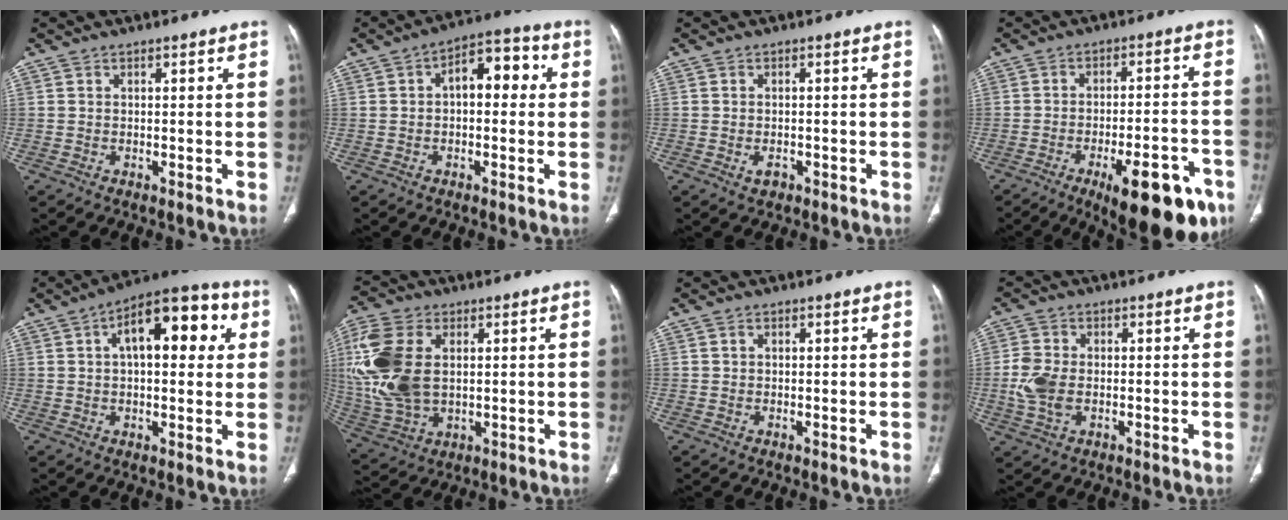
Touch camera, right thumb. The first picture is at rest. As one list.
[{"total": 8.7, "force": [1.1, 4.9, 7.1], "torque": [-0.076, 0.030, 0.008]}, {"total": 1.7, "force": [-0.8, 1.1, 1.0], "torque": [-0.017, 0.003, -0.009]}, {"total": 18.0, "force": [-9.9, 6.2, 13.7], "torque": [-0.133, 0.052, -0.130]}, {"total": 16.0, "force": [4.6, 7.6, 13.4], "torque": [-0.156, 0.025, 0.060]}, {"total": 17.5, "force": [2.5, 10.9, 13.4], "torque": [-0.314, -0.003, 0.055]}, {"total": 0.5, "force": [0.2, 0.5, 0.2], "torque": [-0.001, 0.001, 0.003]}, {"total": 9.4, "force": [-0.4, 6.3, 7.0], "torque": [-0.158, 0.001, -0.004]}]